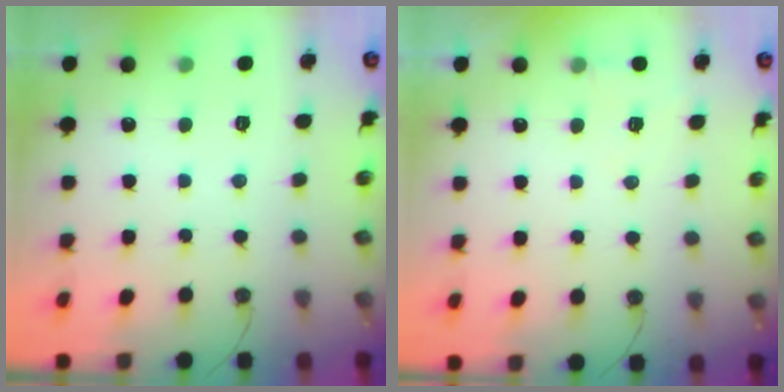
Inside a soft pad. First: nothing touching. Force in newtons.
{"total": 4.6, "press": 3.9, "slide": 2.3}